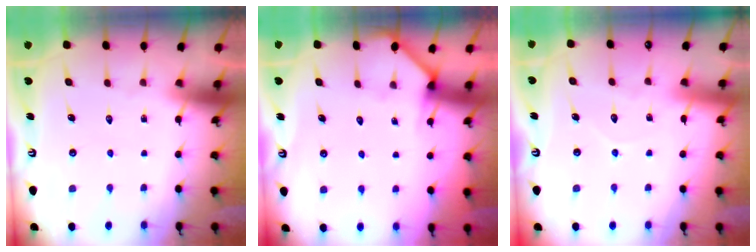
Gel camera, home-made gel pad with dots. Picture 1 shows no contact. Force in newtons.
{"total": 2.5, "press": 2.5, "slide": 0.1}
{"total": 5.1, "press": 5.1, "slide": 0.5}